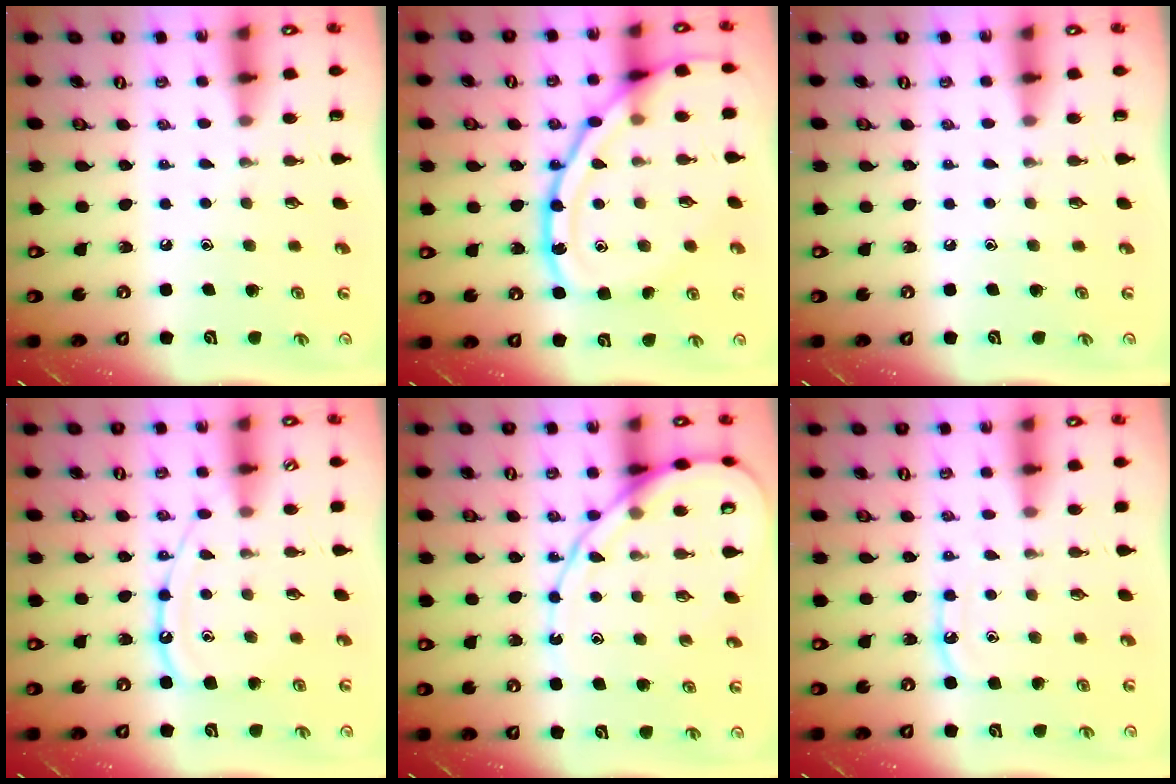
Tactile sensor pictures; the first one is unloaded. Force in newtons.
{"total": 18.1, "press": 18.1, "slide": 1.0}
{"total": 0.0}
{"total": 11.6, "press": 11.5, "slide": 1.1}
{"total": 11.9, "press": 11.9, "slide": 1.1}
{"total": 7.0, "press": 6.9, "slide": 0.6}